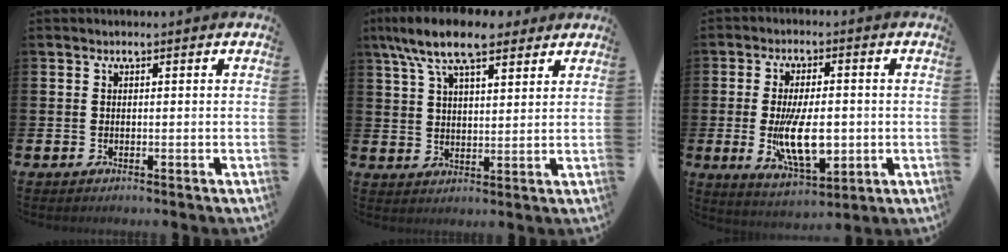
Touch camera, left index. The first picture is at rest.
{"total": 8.8, "force": [7.1, 2.8, 4.4], "torque": [-0.096, -0.016, 0.128]}
{"total": 8.7, "force": [-1.0, 4.0, 7.6], "torque": [-0.138, -0.003, -0.019]}